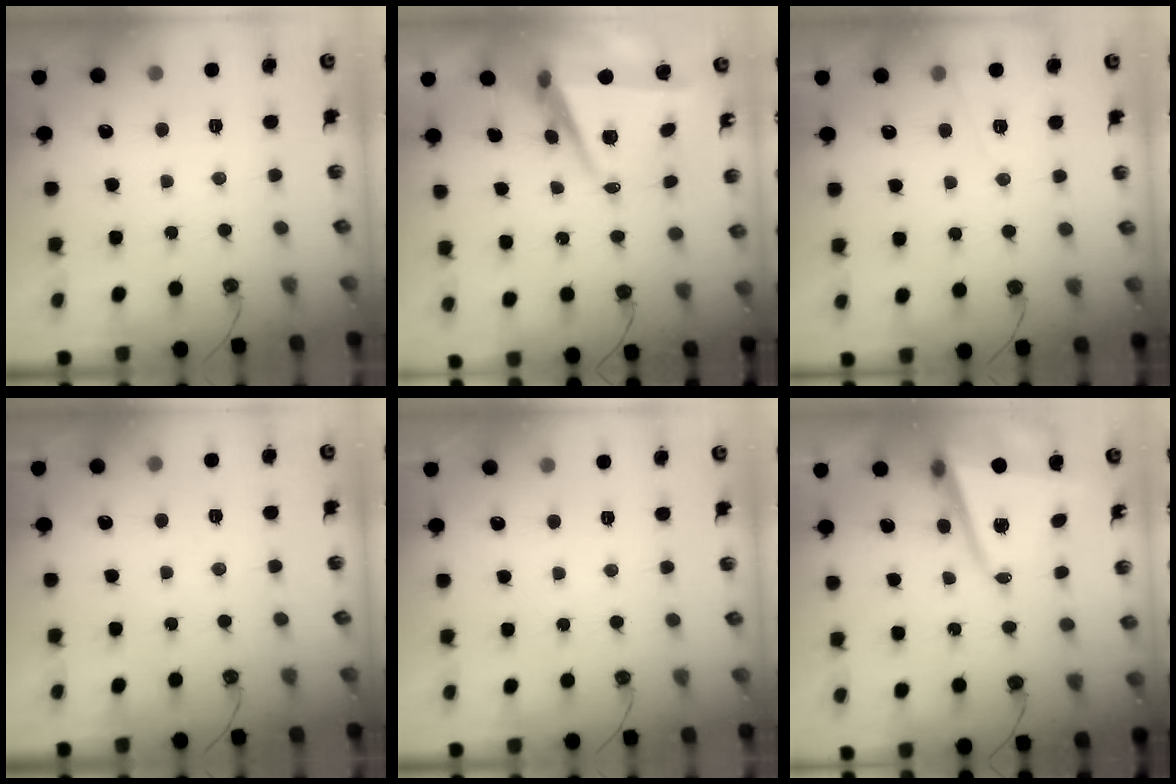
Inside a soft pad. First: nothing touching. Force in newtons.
{"total": 7.9, "press": 6.8, "slide": 4.1}
{"total": 5.6, "press": 3.6, "slide": 4.3}
{"total": 3.5, "press": 3.3, "slide": 1.3}
{"total": 0.0}
{"total": 9.9, "press": 9.8, "slide": 1.6}